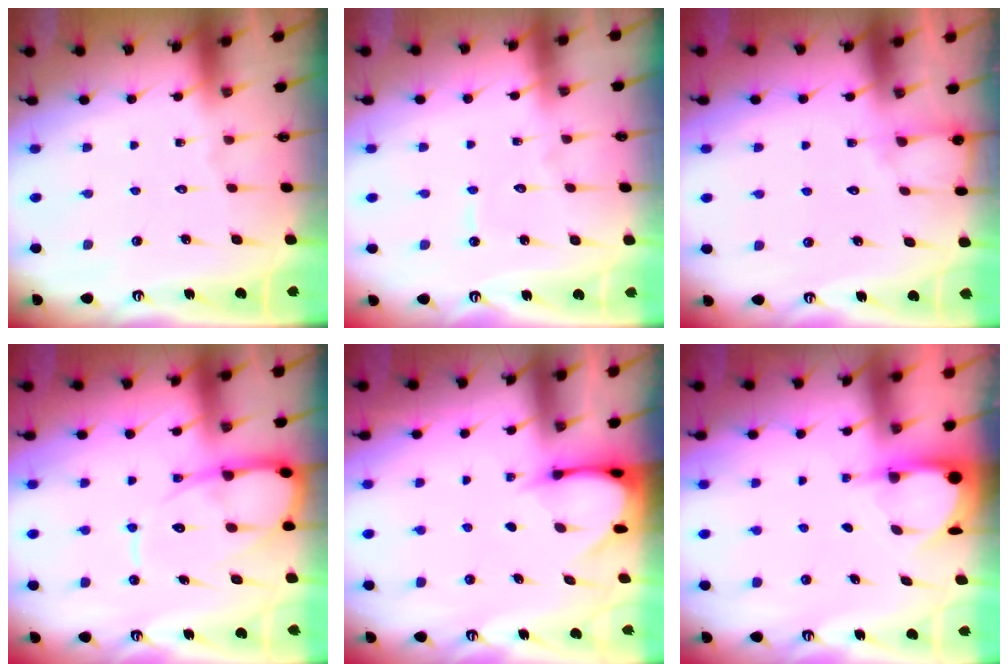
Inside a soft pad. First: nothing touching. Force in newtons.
{"total": 4.3, "press": 4.3, "slide": 0.4}
{"total": 4.7, "press": 4.7, "slide": 0.4}
{"total": 11.2, "press": 11.1, "slide": 1.2}
{"total": 3.6, "press": 3.5, "slide": 0.3}
{"total": 3.9, "press": 3.9, "slide": 0.4}